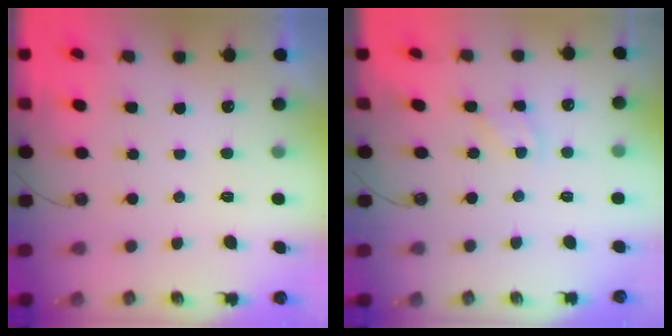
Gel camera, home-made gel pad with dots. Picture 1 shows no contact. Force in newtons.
{"total": 2.7, "press": 2.6, "slide": 0.4}